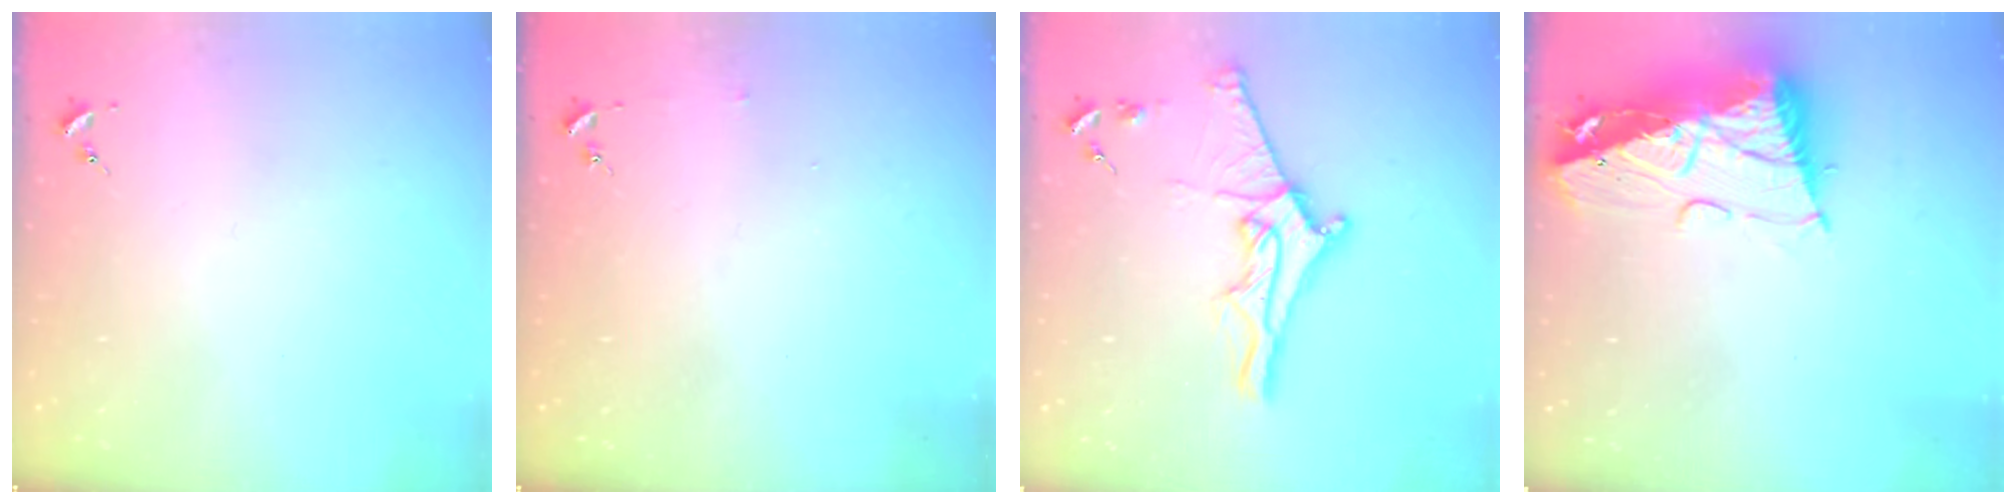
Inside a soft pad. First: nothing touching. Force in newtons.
{"total": 2.5, "press": 2.5, "slide": 0.2}
{"total": 14.1, "press": 14.1, "slide": 1.1}
{"total": 16.3, "press": 16.1, "slide": 2.0}